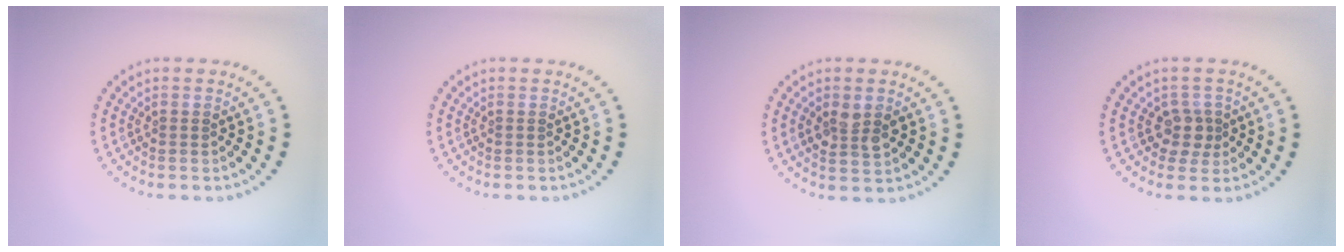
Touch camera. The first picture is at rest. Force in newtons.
{"total": 0.0}
{"total": 2.7, "press": 2.7, "slide": 0.2}
{"total": 2.1, "press": 1.7, "slide": 1.3}